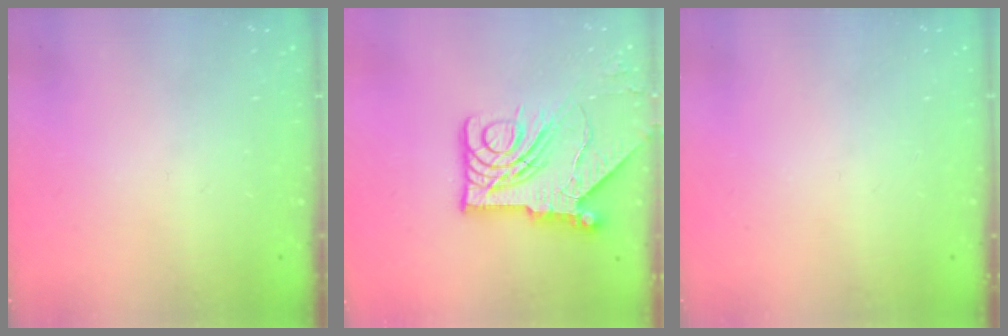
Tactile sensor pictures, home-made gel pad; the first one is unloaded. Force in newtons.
{"total": 13.8, "press": 13.7, "slide": 1.8}
{"total": 0.0}